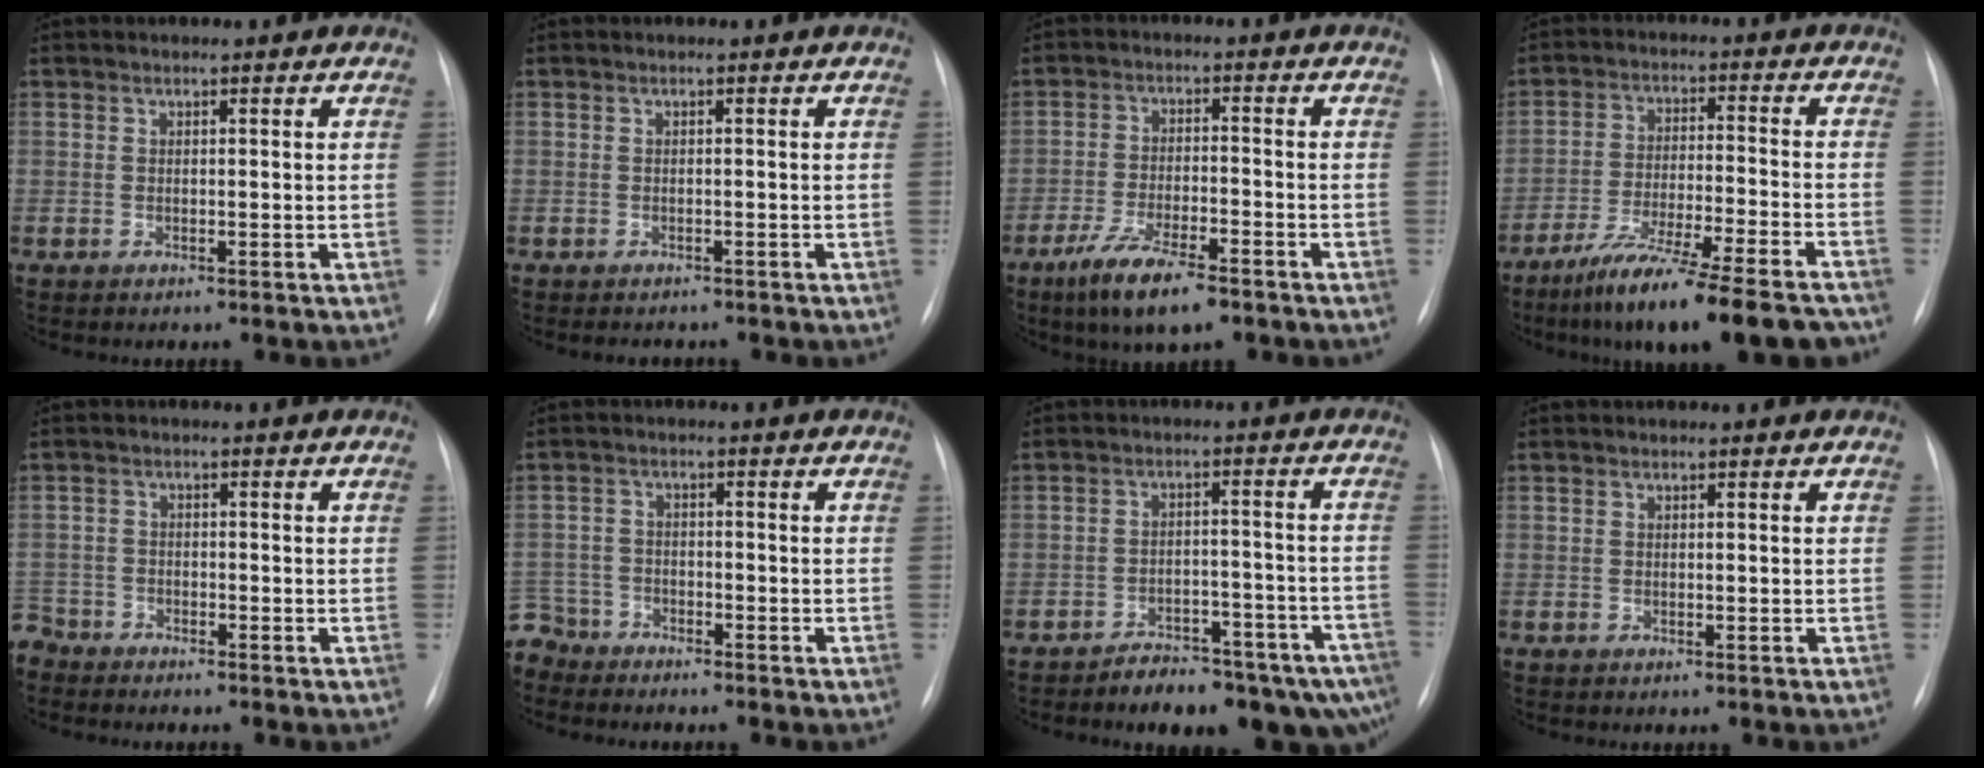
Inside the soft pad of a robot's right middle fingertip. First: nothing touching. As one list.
[{"total": 2.3, "force": [-1.9, 1.0, 0.6], "torque": [-0.007, -0.002, -0.020]}, {"total": 9.2, "force": [-6.2, 1.9, 6.5], "torque": [-0.122, -0.016, -0.106]}, {"total": 18.6, "force": [-15.0, 1.2, 10.9], "torque": [-0.143, -0.022, -0.236]}, {"total": 4.1, "force": [-3.9, 1.2, -0.5], "torque": [0.013, -0.008, -0.077]}, {"total": 6.3, "force": [-5.7, 2.5, -0.4], "torque": [0.011, -0.003, -0.113]}, {"total": 13.4, "force": [-10.8, 4.9, 6.1], "torque": [-0.038, 0.036, -0.139]}, {"total": 0.0}]